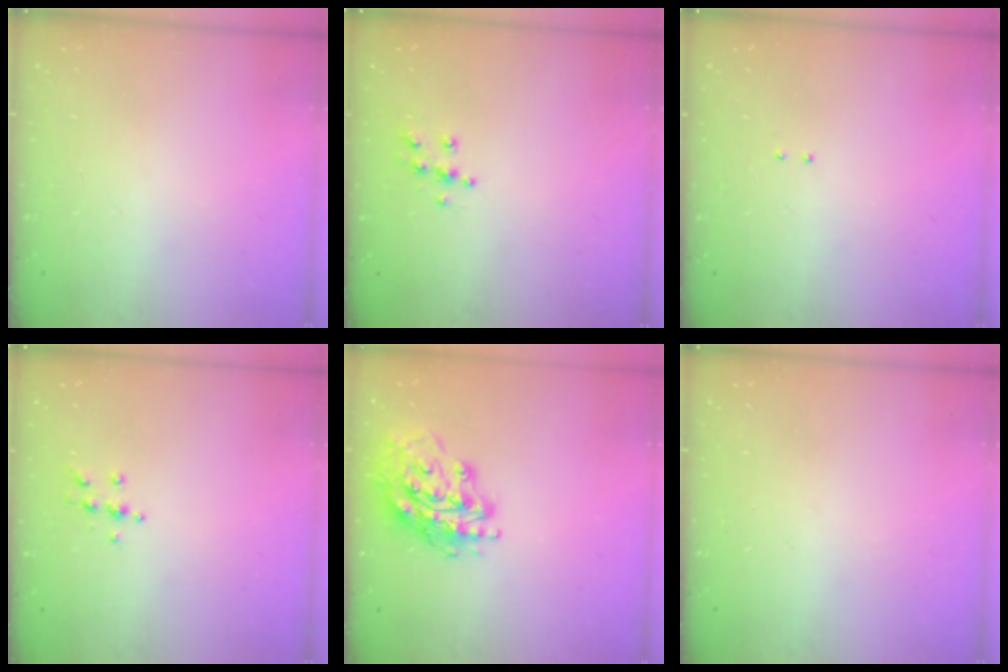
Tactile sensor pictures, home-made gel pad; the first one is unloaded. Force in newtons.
{"total": 6.4, "press": 6.4, "slide": 0.3}
{"total": 2.1, "press": 2.0, "slide": 0.6}
{"total": 5.0, "press": 4.9, "slide": 0.5}
{"total": 16.9, "press": 16.8, "slide": 1.5}
{"total": 0.0}